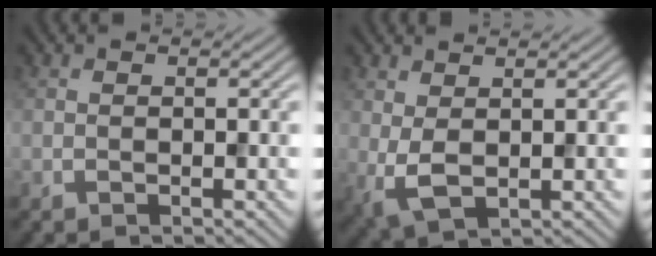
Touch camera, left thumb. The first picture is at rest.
{"total": 3.3, "force": [0.9, 1.7, 2.8], "torque": [-0.072, -0.004, 0.018]}